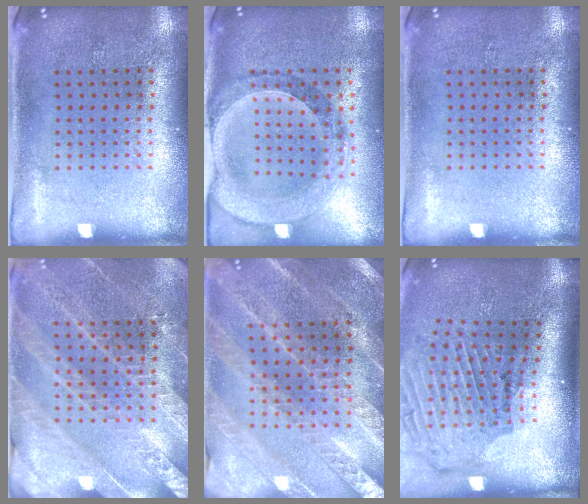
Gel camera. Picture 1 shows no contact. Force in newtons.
{"total": 1.4, "press": 1.3, "slide": 0.4}
{"total": 0.0}
{"total": 3.0, "press": 2.9, "slide": 0.9}
{"total": 2.2, "press": 2.2, "slide": 0.2}
{"total": 2.1, "press": 1.9, "slide": 0.8}